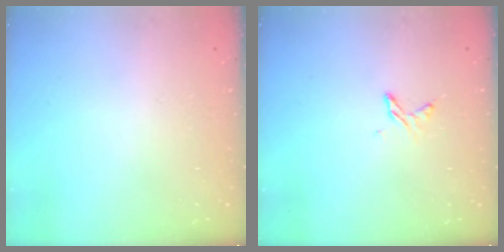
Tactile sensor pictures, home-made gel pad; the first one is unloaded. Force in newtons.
{"total": 4.2, "press": 4.1, "slide": 0.4}